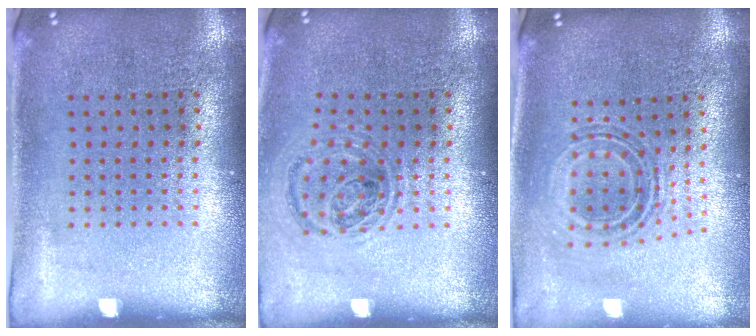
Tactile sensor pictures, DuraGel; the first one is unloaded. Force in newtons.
{"total": 0.9, "press": 0.9, "slide": 0.2}
{"total": 0.8, "press": 0.8, "slide": 0.3}